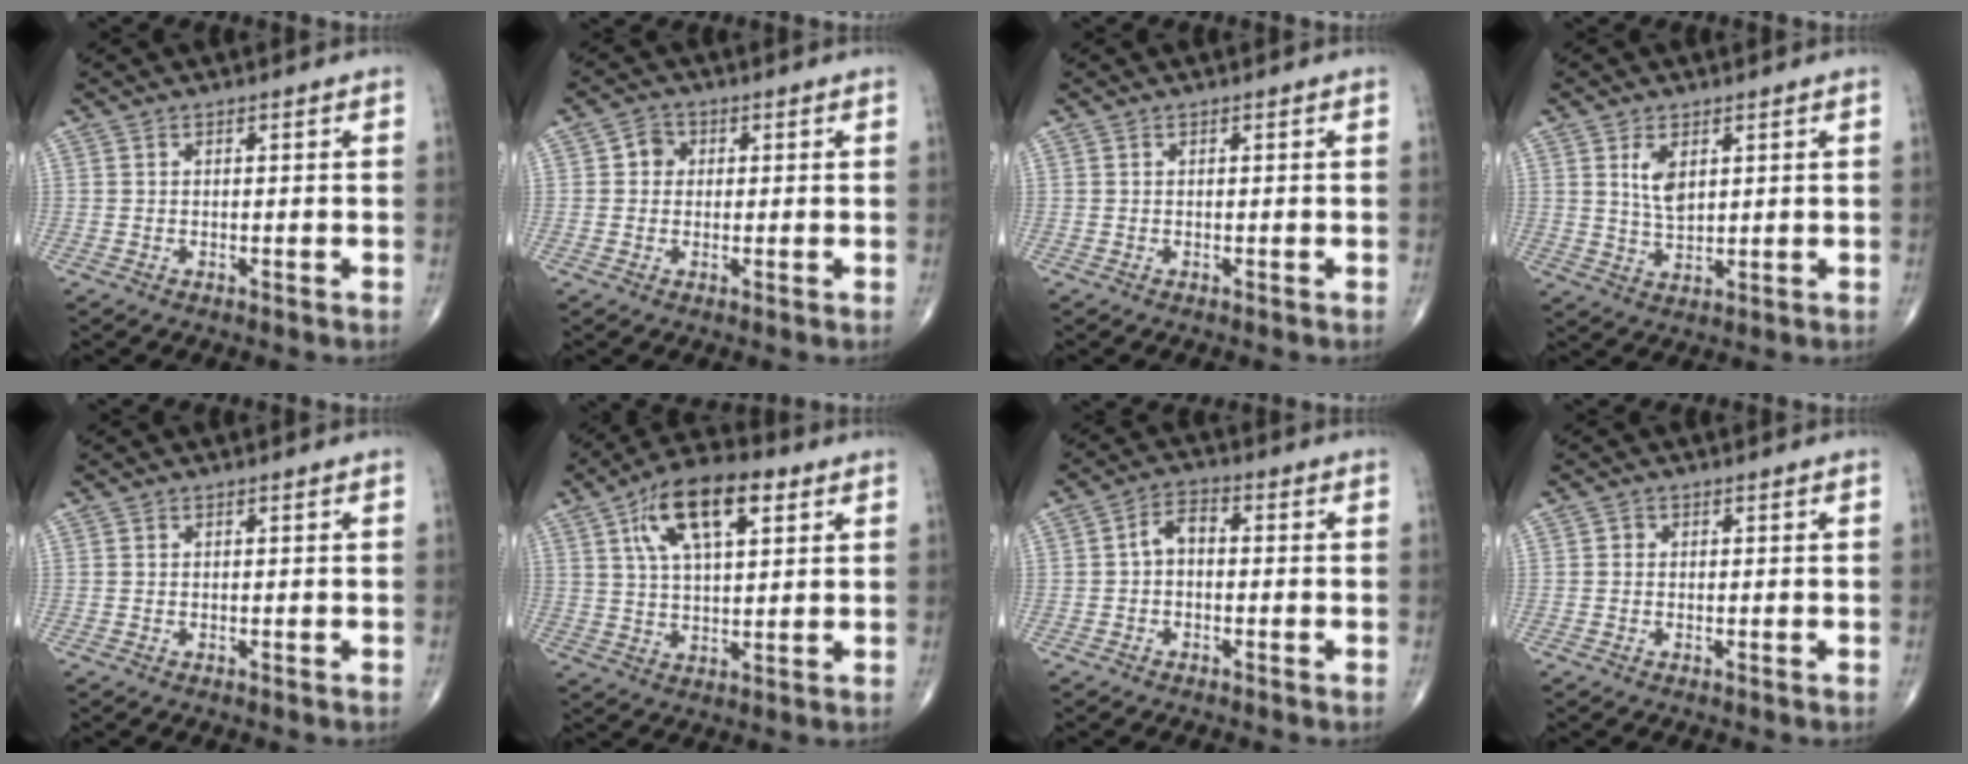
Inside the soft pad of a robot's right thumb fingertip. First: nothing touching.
{"total": 3.0, "force": [0.4, 2.7, 1.2], "torque": [-0.001, 0.006, 0.000]}
{"total": 0.0}
{"total": 5.1, "force": [1.8, 2.7, 3.9], "torque": [-0.065, -0.014, 0.040]}
{"total": 0.0}
{"total": 14.5, "force": [6.0, 6.4, 11.5], "torque": [-0.186, 0.003, 0.099]}
{"total": 4.2, "force": [-0.3, 2.6, 3.2], "torque": [-0.049, 0.020, -0.016]}
{"total": 0.7, "force": [0.0, 0.7, 0.2], "torque": [0.001, 0.002, -0.004]}